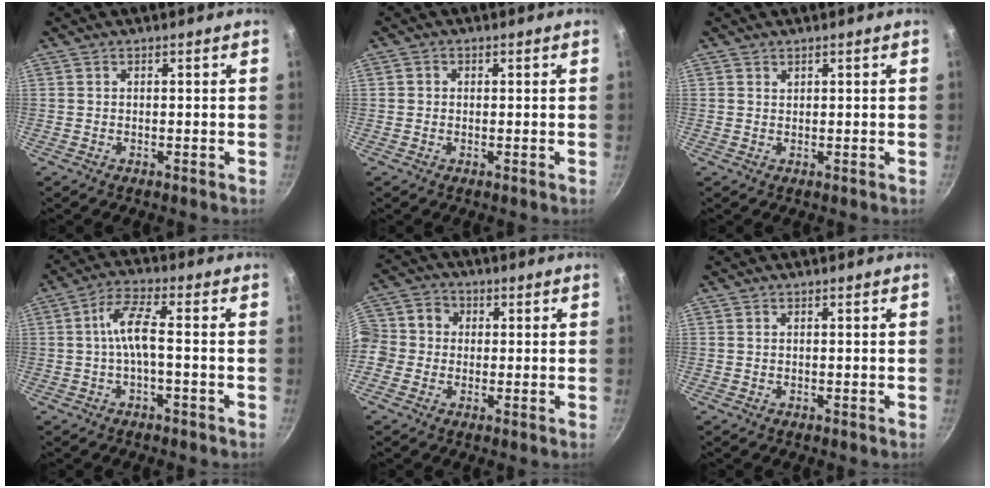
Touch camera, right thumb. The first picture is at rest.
{"total": 1.2, "force": [0.0, 1.1, 0.4], "torque": [-0.003, 0.002, -0.002]}
{"total": 0.6, "force": [0.4, 0.4, 0.1], "torque": [0.000, -0.004, 0.008]}
{"total": 6.1, "force": [-1.0, 1.5, 5.8], "torque": [-0.129, 0.024, -0.026]}
{"total": 10.3, "force": [-0.1, 9.3, 4.4], "torque": [-0.077, 0.027, -0.020]}
{"total": 0.0}